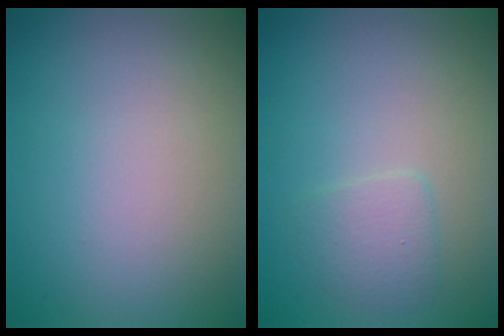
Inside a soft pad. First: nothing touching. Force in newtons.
{"total": 1.6, "press": 1.6, "slide": 0.1}